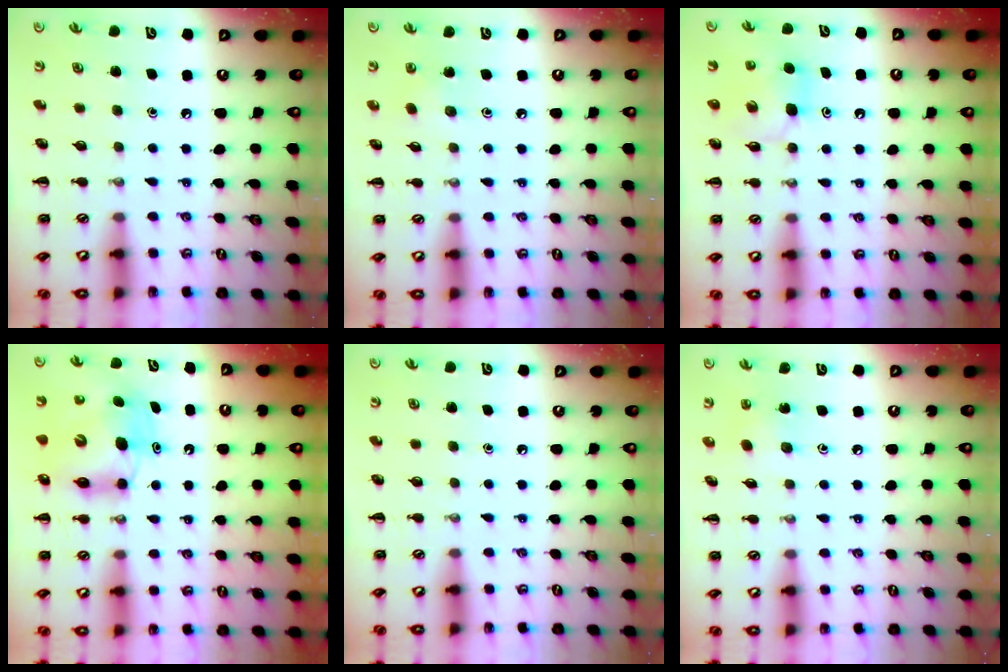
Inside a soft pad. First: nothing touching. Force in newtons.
{"total": 2.6, "press": 2.5, "slide": 0.8}
{"total": 5.8, "press": 5.7, "slide": 1.1}
{"total": 7.7, "press": 7.6, "slide": 1.2}
{"total": 0.0}
{"total": 3.2, "press": 3.1, "slide": 0.9}